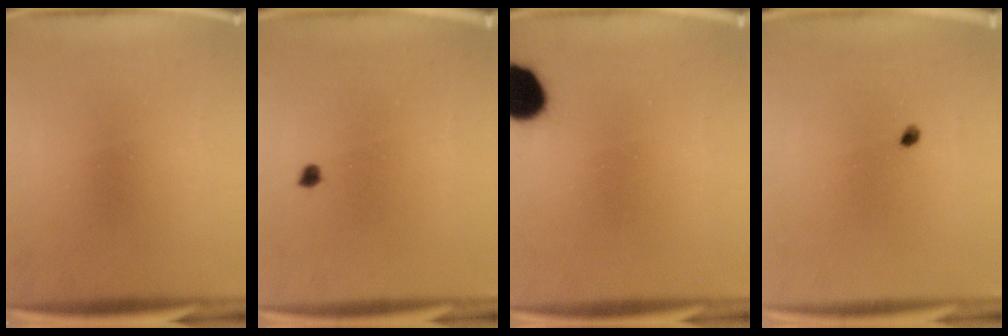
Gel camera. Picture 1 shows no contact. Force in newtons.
{"total": 1.1}
{"total": 11.0}
{"total": 0.9}